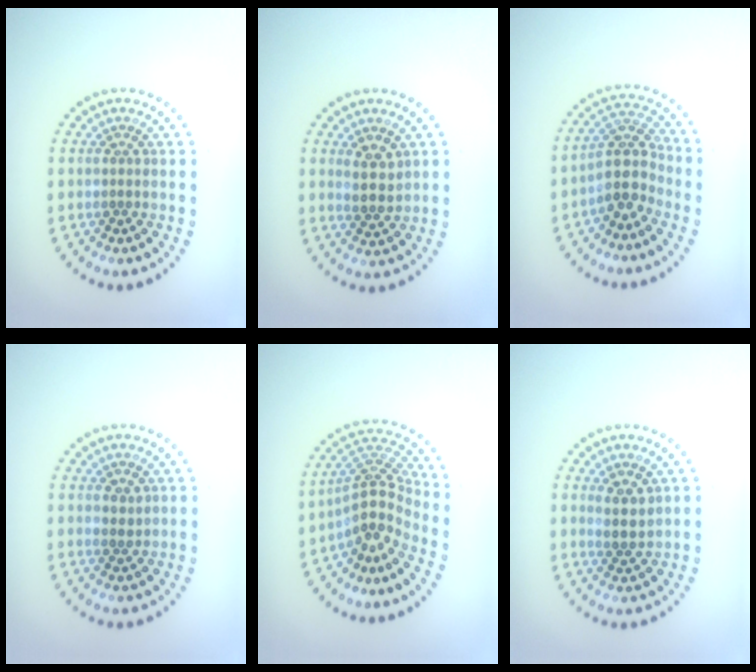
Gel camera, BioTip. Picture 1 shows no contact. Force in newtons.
{"total": 2.3, "press": 2.0, "slide": 1.0}
{"total": 3.8, "press": 3.1, "slide": 2.3}
{"total": 0.8, "press": 0.8, "slide": 0.2}
{"total": 4.0, "press": 2.8, "slide": 2.9}
{"total": 2.4, "press": 2.1, "slide": 1.1}